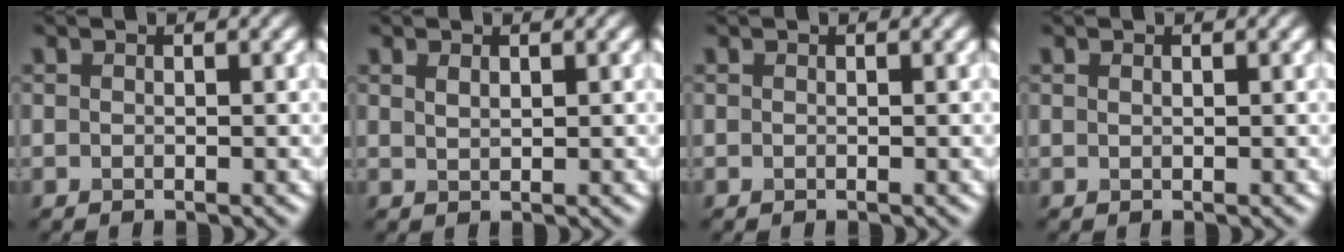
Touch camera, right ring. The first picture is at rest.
{"total": 0.9, "force": [0.6, 0.4, 0.6], "torque": [-0.015, -0.001, 0.013]}
{"total": 0.0}
{"total": 0.0}